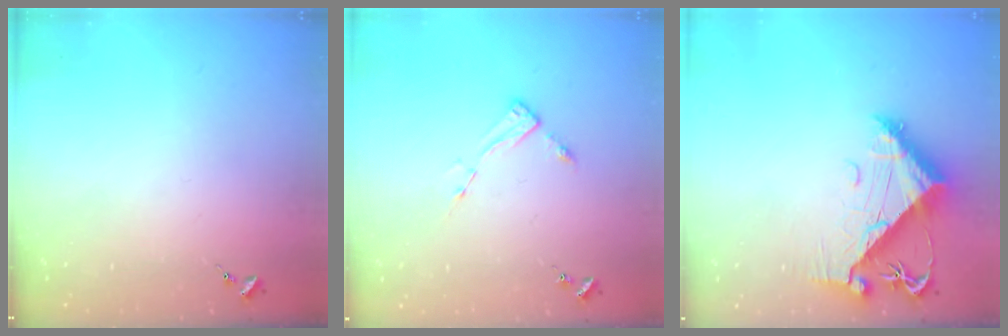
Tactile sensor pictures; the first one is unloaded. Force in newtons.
{"total": 3.6, "press": 3.5, "slide": 0.4}
{"total": 9.1, "press": 9.1, "slide": 1.1}